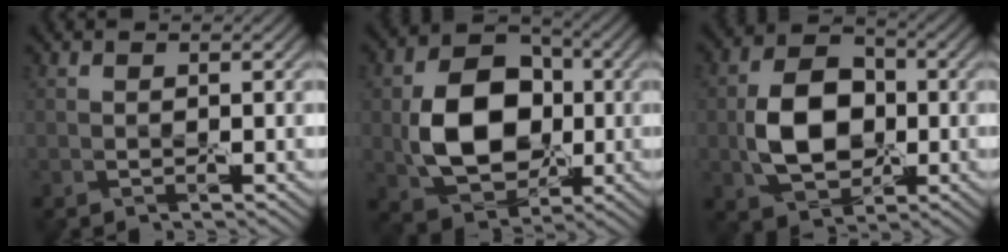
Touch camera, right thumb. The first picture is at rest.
{"total": 11.6, "force": [-0.5, 8.5, 7.9], "torque": [-0.158, 0.000, -0.005]}
{"total": 9.2, "force": [-0.8, 6.5, 6.4], "torque": [-0.133, 0.002, -0.019]}